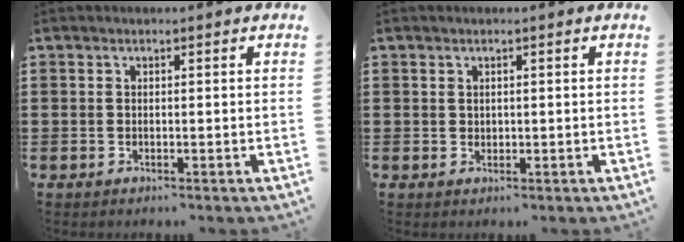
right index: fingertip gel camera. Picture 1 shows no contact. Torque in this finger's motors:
{"motor_torque": [-0.42, 0.48, 0.00, 0.00]}